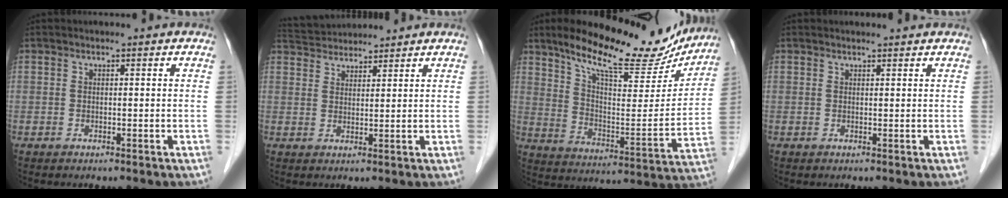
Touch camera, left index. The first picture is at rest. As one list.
[{"total": 6.1, "force": [5.9, 0.8, 1.0], "torque": [-0.023, 0.033, 0.103]}, {"total": 20.3, "force": [16.9, 5.3, 9.9], "torque": [-0.155, -0.013, 0.250]}, {"total": 1.3, "force": [1.3, 0.0, 0.2], "torque": [-0.006, 0.003, 0.016]}]